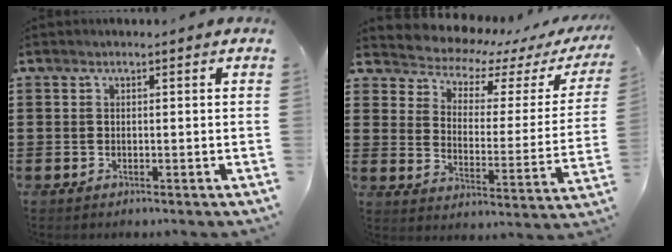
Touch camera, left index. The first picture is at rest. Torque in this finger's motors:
{"motor_torque": [1.70, -0.44, 0.36, 0.02]}